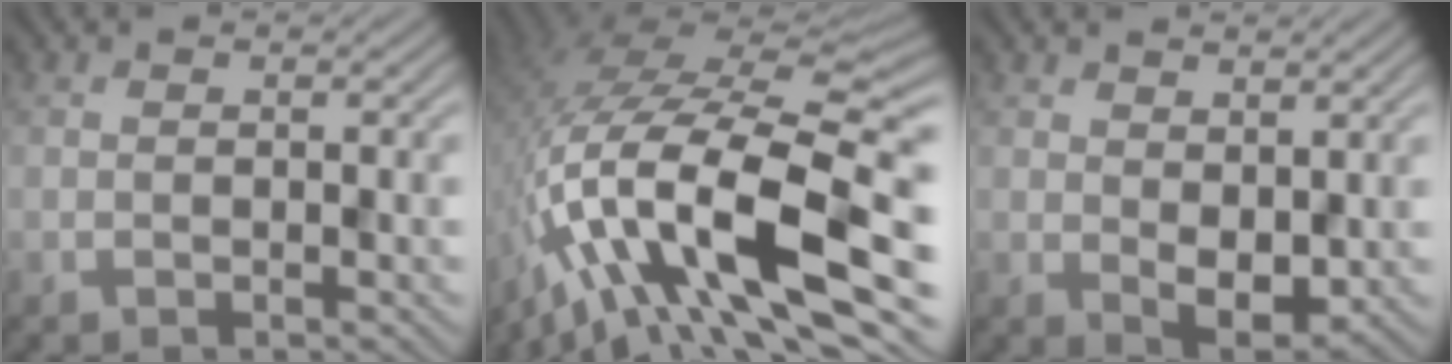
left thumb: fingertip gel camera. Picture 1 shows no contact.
{"total": 16.5, "force": [-6.7, 5.7, 14.0], "torque": [-0.271, 0.021, -0.132]}
{"total": 4.4, "force": [1.4, 2.6, 3.2], "torque": [-0.063, -0.012, 0.029]}